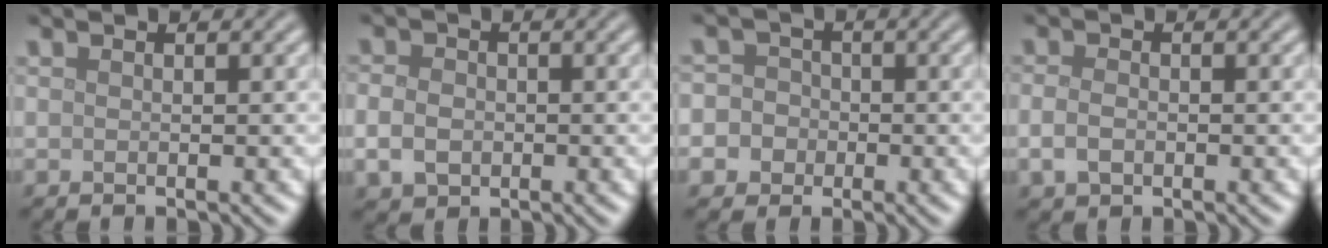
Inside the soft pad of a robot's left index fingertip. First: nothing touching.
{"total": 2.8, "force": [-0.5, 2.2, 1.6], "torque": [-0.032, -0.001, -0.015]}
{"total": 5.5, "force": [-1.4, 5.2, 1.3], "torque": [-0.004, 0.014, -0.055]}
{"total": 1.9, "force": [-0.5, 1.3, 1.3], "torque": [-0.029, -0.002, -0.012]}